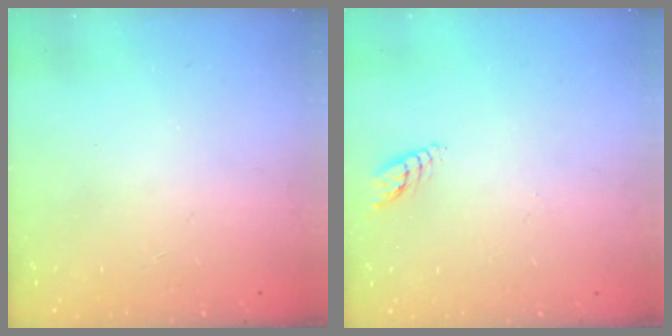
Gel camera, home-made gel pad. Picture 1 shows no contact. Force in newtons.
{"total": 3.6, "press": 3.6, "slide": 0.3}